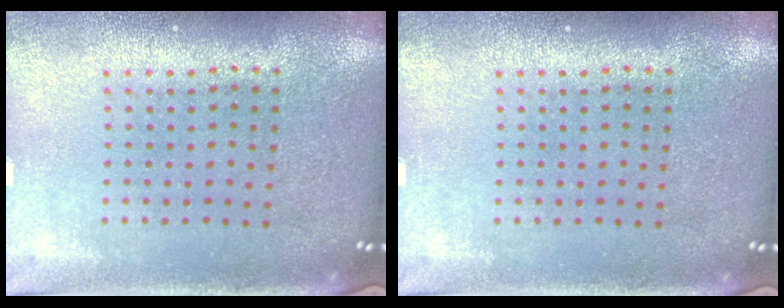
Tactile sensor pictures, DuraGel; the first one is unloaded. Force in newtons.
{"total": 0.0}